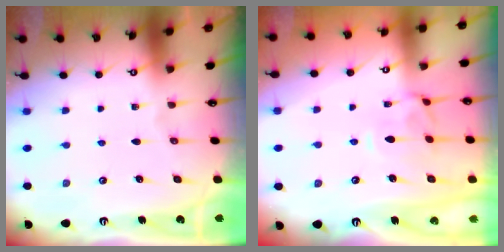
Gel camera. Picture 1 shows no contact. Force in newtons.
{"total": 1.6, "press": 1.4, "slide": 0.8}